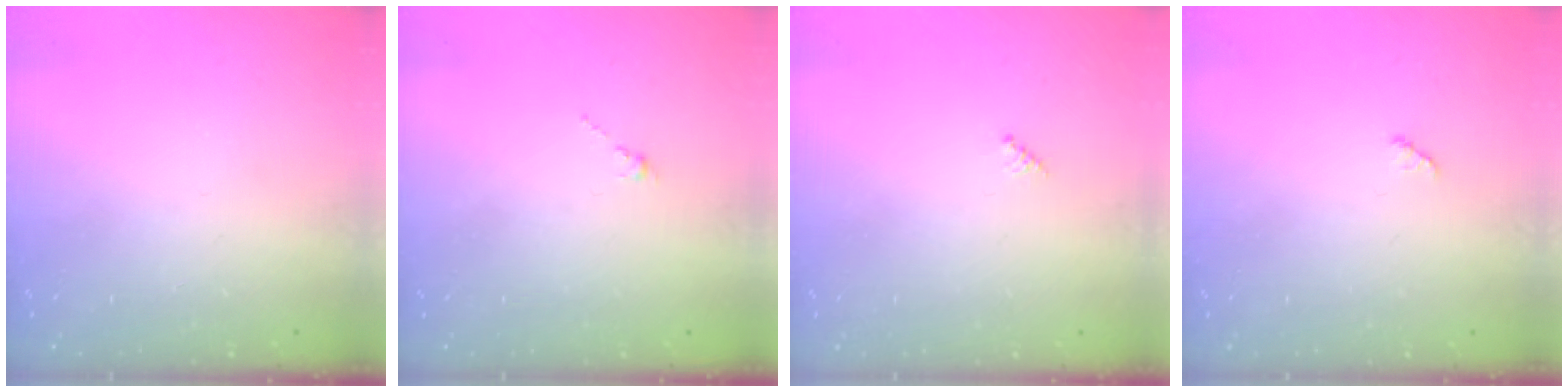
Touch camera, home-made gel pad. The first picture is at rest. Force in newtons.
{"total": 0.0}
{"total": 2.0, "press": 2.0, "slide": 0.2}
{"total": 1.3, "press": 1.3, "slide": 0.2}